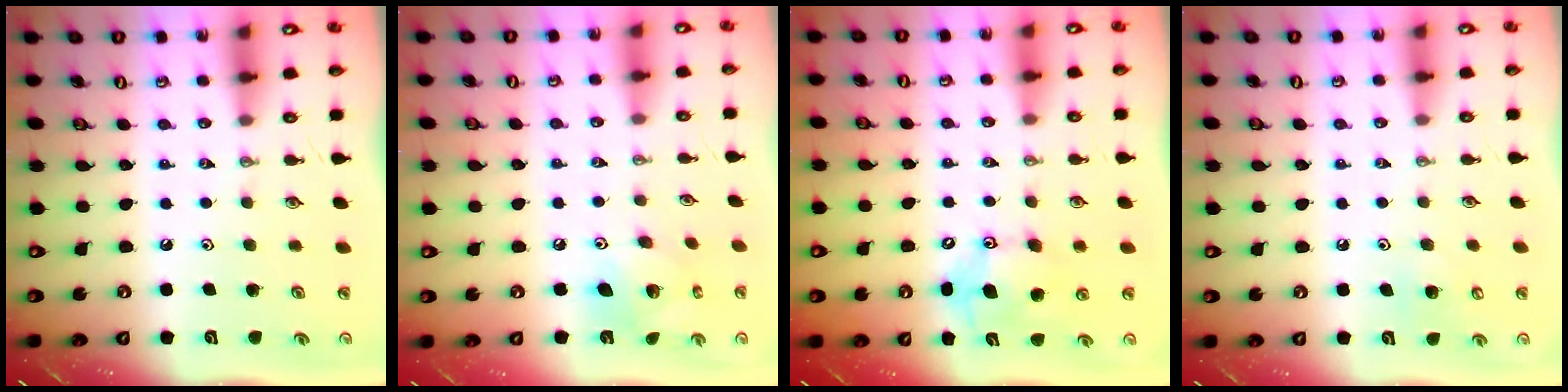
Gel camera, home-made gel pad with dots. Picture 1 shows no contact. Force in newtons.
{"total": 10.4, "press": 10.4, "slide": 0.8}
{"total": 11.8, "press": 11.5, "slide": 2.6}
{"total": 6.5, "press": 6.4, "slide": 0.7}